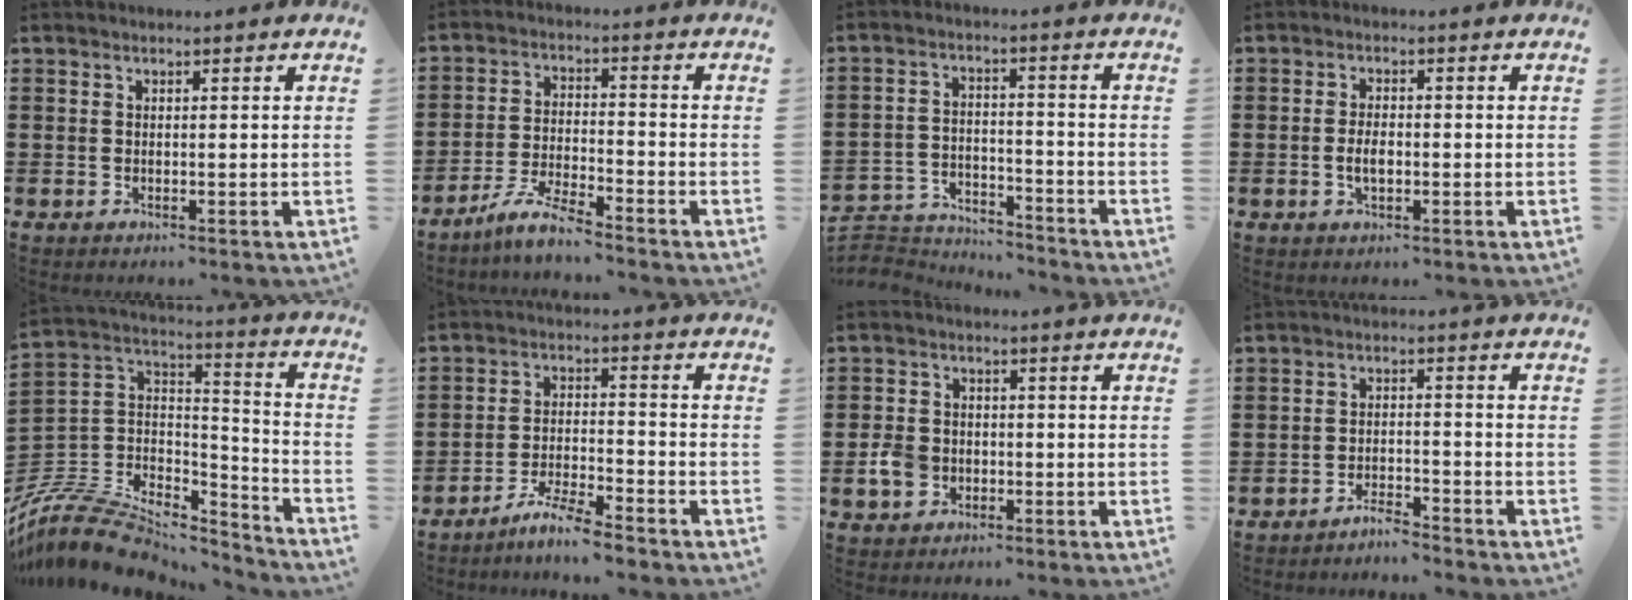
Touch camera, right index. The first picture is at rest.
{"total": 5.5, "force": [-4.9, 0.1, 2.5], "torque": [-0.062, -0.007, -0.098]}
{"total": 4.4, "force": [-4.3, 0.7, 0.0], "torque": [-0.015, 0.004, -0.092]}
{"total": 3.1, "force": [-0.5, 1.5, 2.6], "torque": [-0.057, 0.000, -0.011]}
{"total": 10.0, "force": [-8.1, 4.2, 3.9], "torque": [-0.091, 0.014, -0.160]}
{"total": 5.4, "force": [-5.0, -0.2, 2.1], "torque": [-0.050, -0.008, -0.099]}
{"total": 4.5, "force": [-1.3, 3.5, 2.4], "torque": [-0.061, 0.002, -0.026]}
{"total": 2.9, "force": [-2.9, -0.1, 0.3], "torque": [-0.011, -0.001, -0.059]}